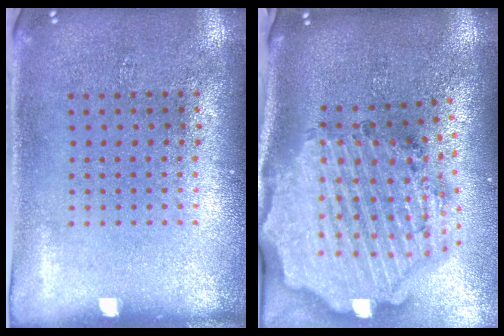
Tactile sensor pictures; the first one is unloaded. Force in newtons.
{"total": 4.1, "press": 3.3, "slide": 2.4}